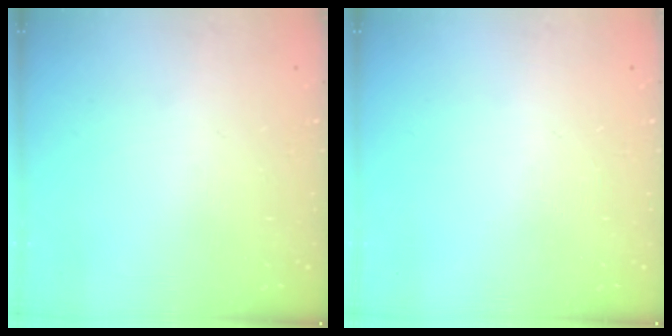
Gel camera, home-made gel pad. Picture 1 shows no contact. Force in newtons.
{"total": 0.0}